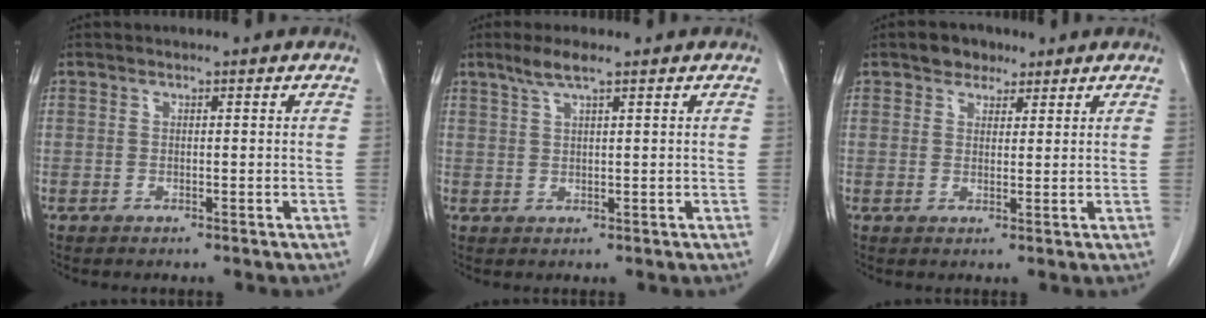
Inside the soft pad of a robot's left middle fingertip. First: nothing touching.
{"total": 3.3, "force": [2.2, 0.0, 2.3], "torque": [-0.058, 0.004, 0.048]}
{"total": 3.3, "force": [2.3, 2.2, 1.0], "torque": [-0.017, 0.007, 0.037]}